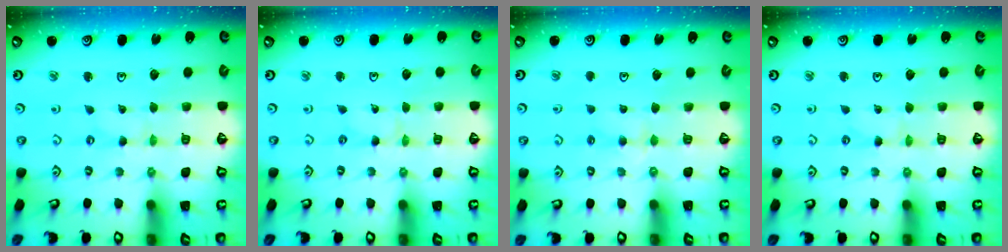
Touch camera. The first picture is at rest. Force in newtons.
{"total": 0.0}
{"total": 2.4, "press": 2.4, "slide": 0.4}
{"total": 0.8, "press": 0.8, "slide": 0.1}